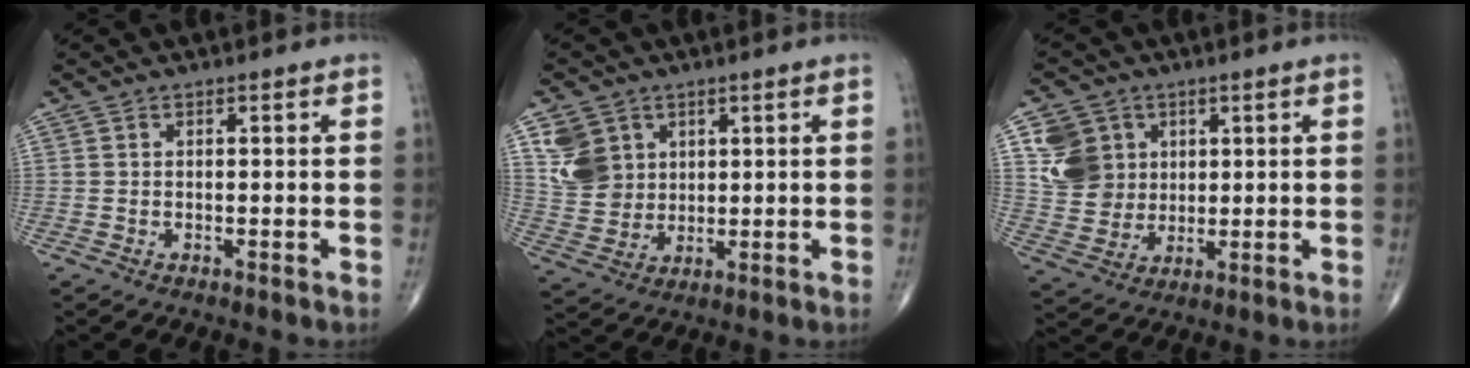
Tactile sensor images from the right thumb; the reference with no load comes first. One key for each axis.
{"total": 8.6, "fx": 3.6, "fy": 7.0, "fz": 3.5, "tx": -0.050, "ty": -0.013, "tz": 0.081}
{"total": 10.0, "fx": 3.2, "fy": 8.7, "fz": 3.6, "tx": -0.041, "ty": -0.009, "tz": 0.067}